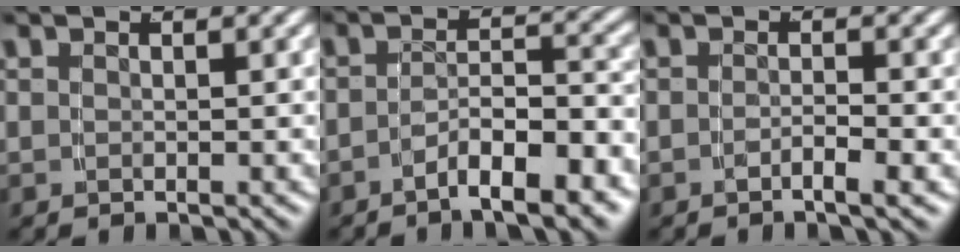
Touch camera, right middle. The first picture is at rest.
{"total": 5.7, "force": [-4.5, 1.2, 3.2], "torque": [-0.035, -0.007, -0.071]}
{"total": 1.5, "force": [-1.1, -0.4, 0.9], "torque": [-0.016, -0.002, -0.021]}